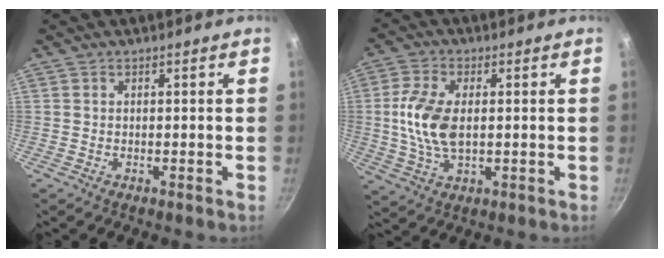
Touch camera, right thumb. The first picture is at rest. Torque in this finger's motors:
{"motor_torque": [0.40, 0.44, 0.84, 0.59, 0.12]}